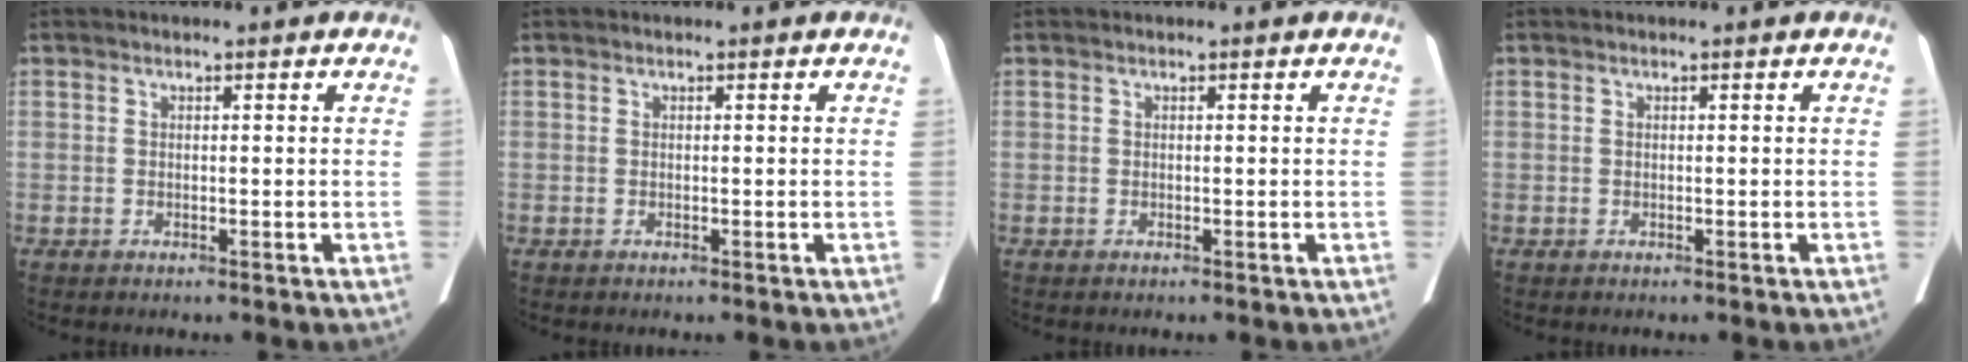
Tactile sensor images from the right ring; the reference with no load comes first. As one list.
[{"total": 0.0}, {"total": 0.0}, {"total": 0.0}]